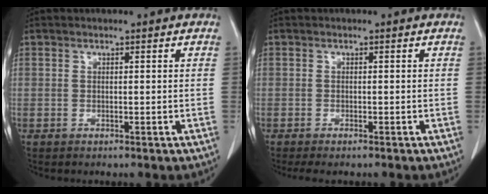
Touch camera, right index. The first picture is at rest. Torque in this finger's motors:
{"motor_torque": [0.26, -0.22, 0.09, 0.03]}